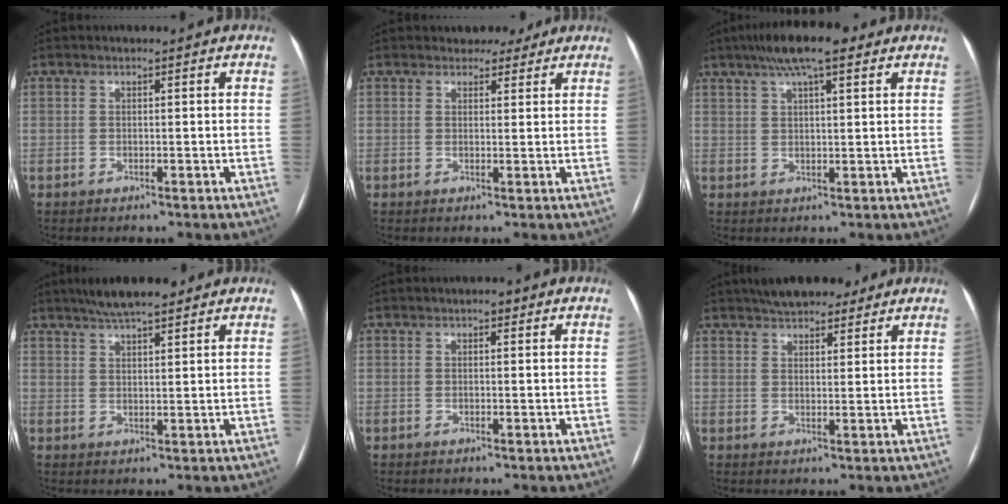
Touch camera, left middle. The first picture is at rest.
{"total": 3.4, "force": [2.9, 1.8, 0.6], "torque": [-0.002, 0.006, 0.036]}
{"total": 9.7, "force": [6.3, 1.9, 7.2], "torque": [-0.118, 0.031, 0.098]}
{"total": 7.8, "force": [6.0, 1.5, 4.8], "torque": [-0.076, 0.024, 0.097]}
{"total": 1.1, "force": [0.6, 0.5, 0.7], "torque": [-0.010, 0.005, 0.006]}
{"total": 8.6, "force": [6.9, 3.1, 4.1], "torque": [-0.055, 0.023, 0.106]}